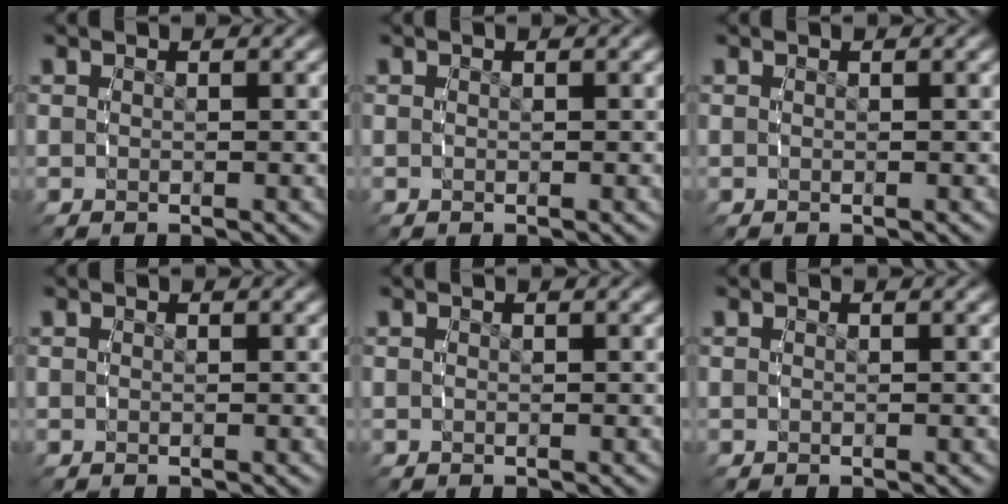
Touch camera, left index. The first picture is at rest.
{"total": 0.0}
{"total": 0.0}
{"total": 0.0}
{"total": 0.0}
{"total": 0.0}